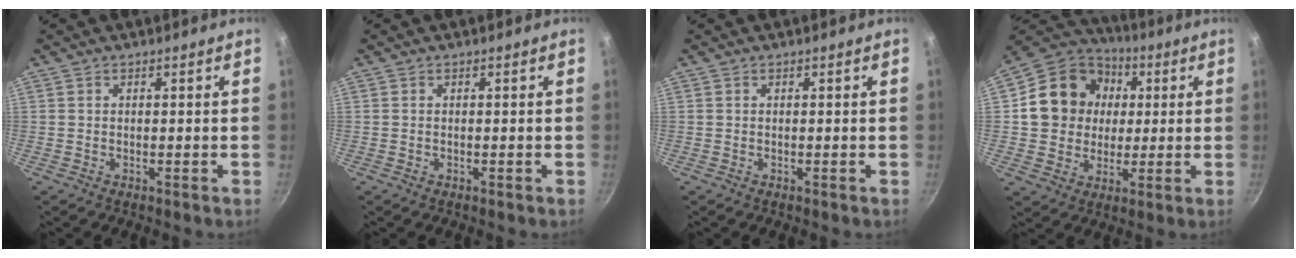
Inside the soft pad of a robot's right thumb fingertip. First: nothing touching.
{"total": 0.0}
{"total": 0.0}
{"total": 15.9, "force": [2.4, 13.9, 7.2], "torque": [-0.099, 0.019, 0.034]}